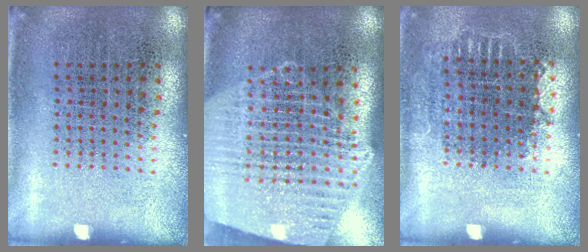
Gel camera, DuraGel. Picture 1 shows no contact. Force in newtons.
{"total": 2.2, "press": 2.0, "slide": 1.0}
{"total": 0.7, "press": 0.7, "slide": 0.2}